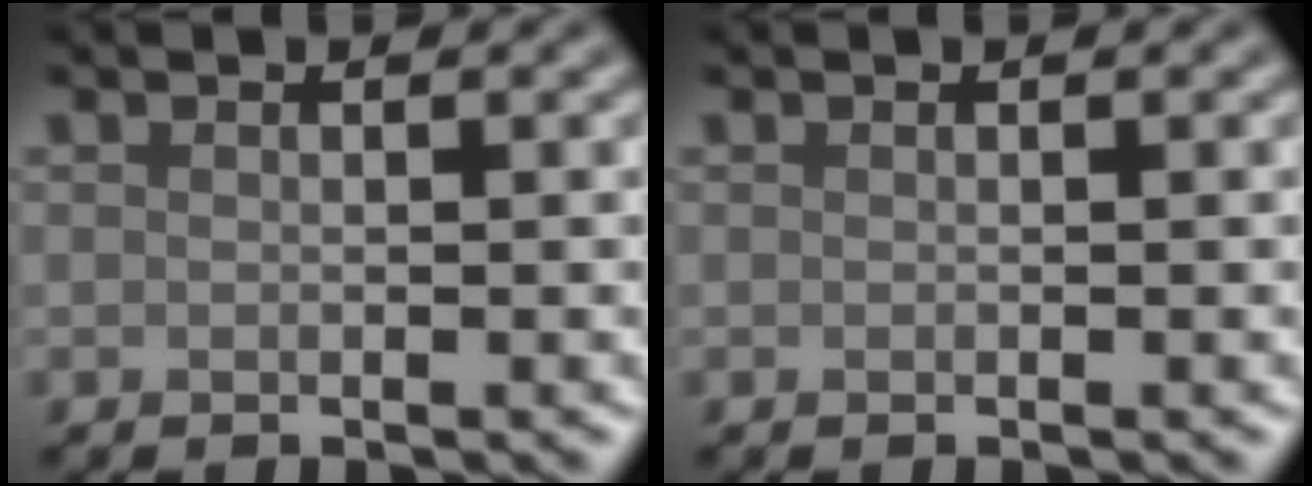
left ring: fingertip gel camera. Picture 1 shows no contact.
{"total": 0.0}